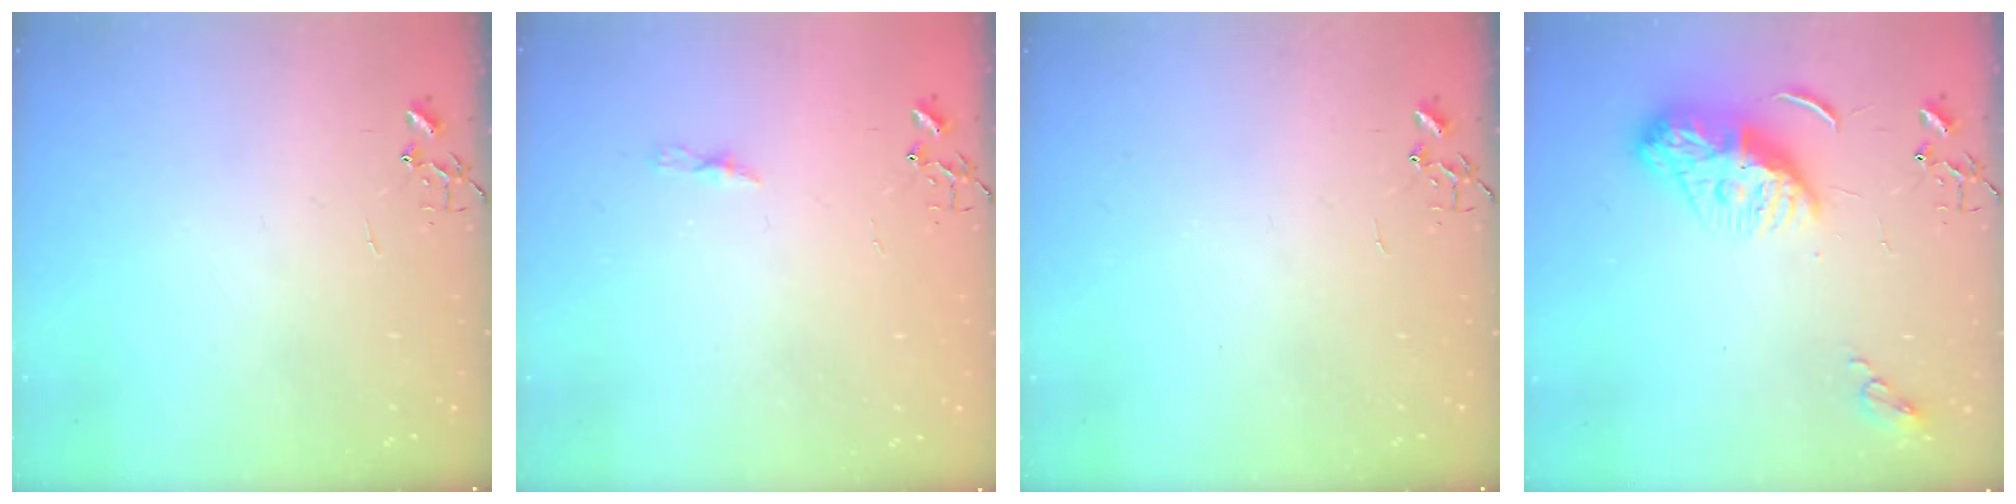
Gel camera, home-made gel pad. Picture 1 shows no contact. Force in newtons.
{"total": 3.9, "press": 3.9, "slide": 0.5}
{"total": 0.0}
{"total": 10.0, "press": 10.0, "slide": 0.9}